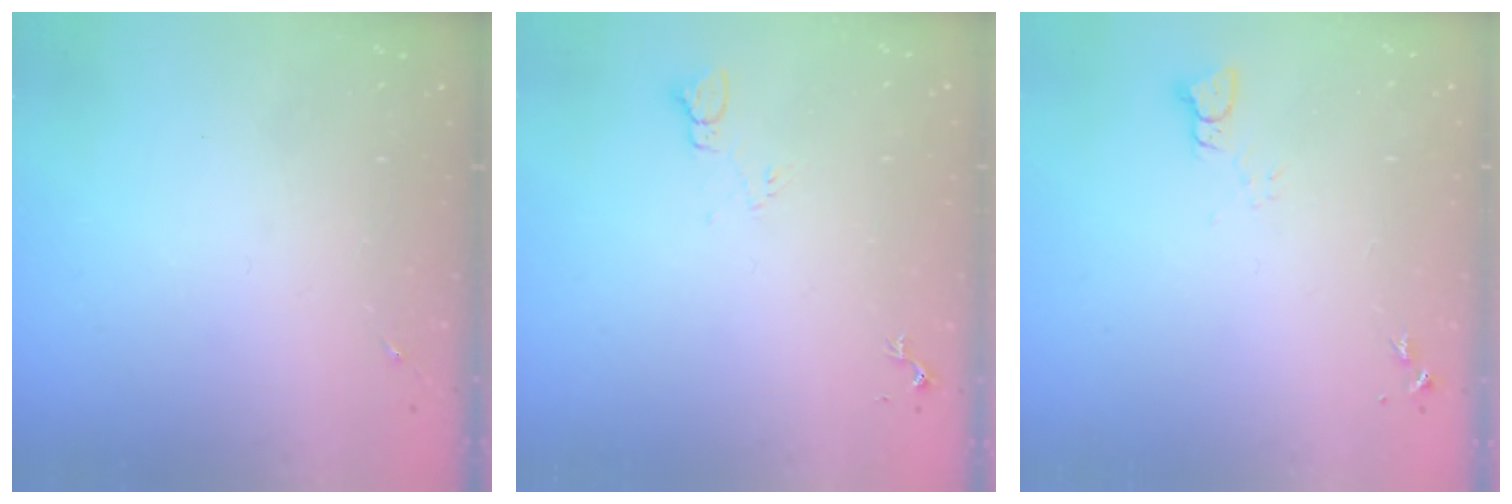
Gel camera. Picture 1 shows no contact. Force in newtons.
{"total": 4.6, "press": 4.6, "slide": 0.6}
{"total": 2.2, "press": 2.2, "slide": 0.2}